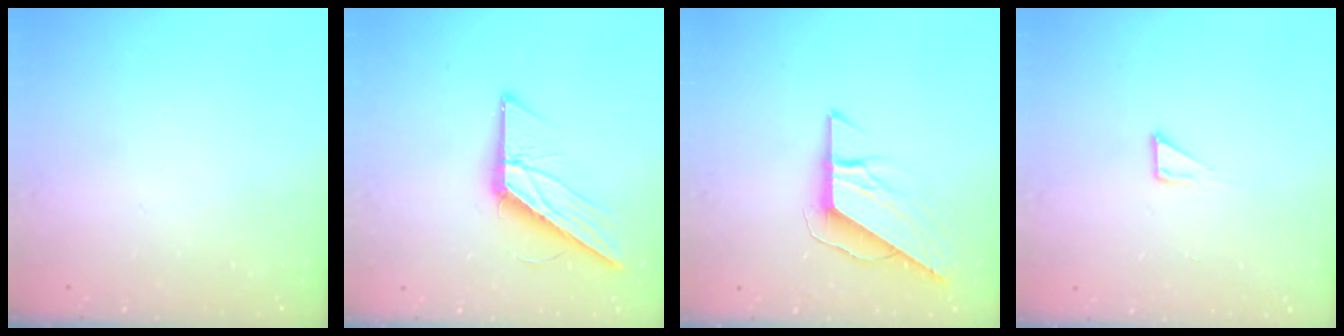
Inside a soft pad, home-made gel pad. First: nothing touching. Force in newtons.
{"total": 13.9, "press": 13.9, "slide": 0.5}
{"total": 8.3, "press": 8.3, "slide": 0.7}
{"total": 2.6, "press": 2.6, "slide": 0.1}